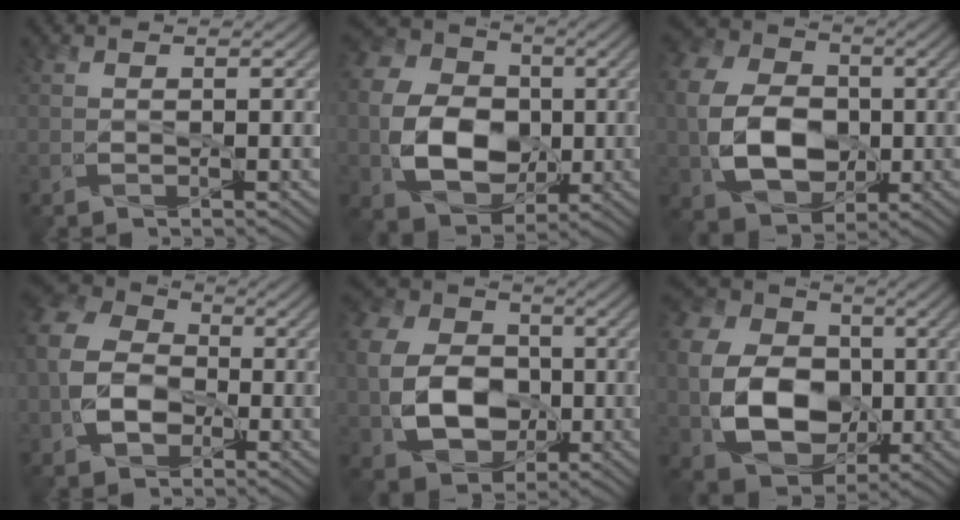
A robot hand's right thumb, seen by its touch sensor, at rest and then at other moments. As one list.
[{"total": 12.9, "force": [-1.5, 9.8, 8.1], "torque": [-0.191, -0.011, -0.023]}, {"total": 12.7, "force": [-1.3, 9.5, 8.4], "torque": [-0.205, -0.012, -0.022]}, {"total": 9.6, "force": [-2.4, 7.2, 5.8], "torque": [-0.149, -0.012, -0.059]}, {"total": 12.6, "force": [-1.5, 9.6, 7.9], "torque": [-0.187, -0.012, -0.032]}, {"total": 14.6, "force": [-1.5, 11.2, 9.2], "torque": [-0.210, -0.015, -0.023]}]